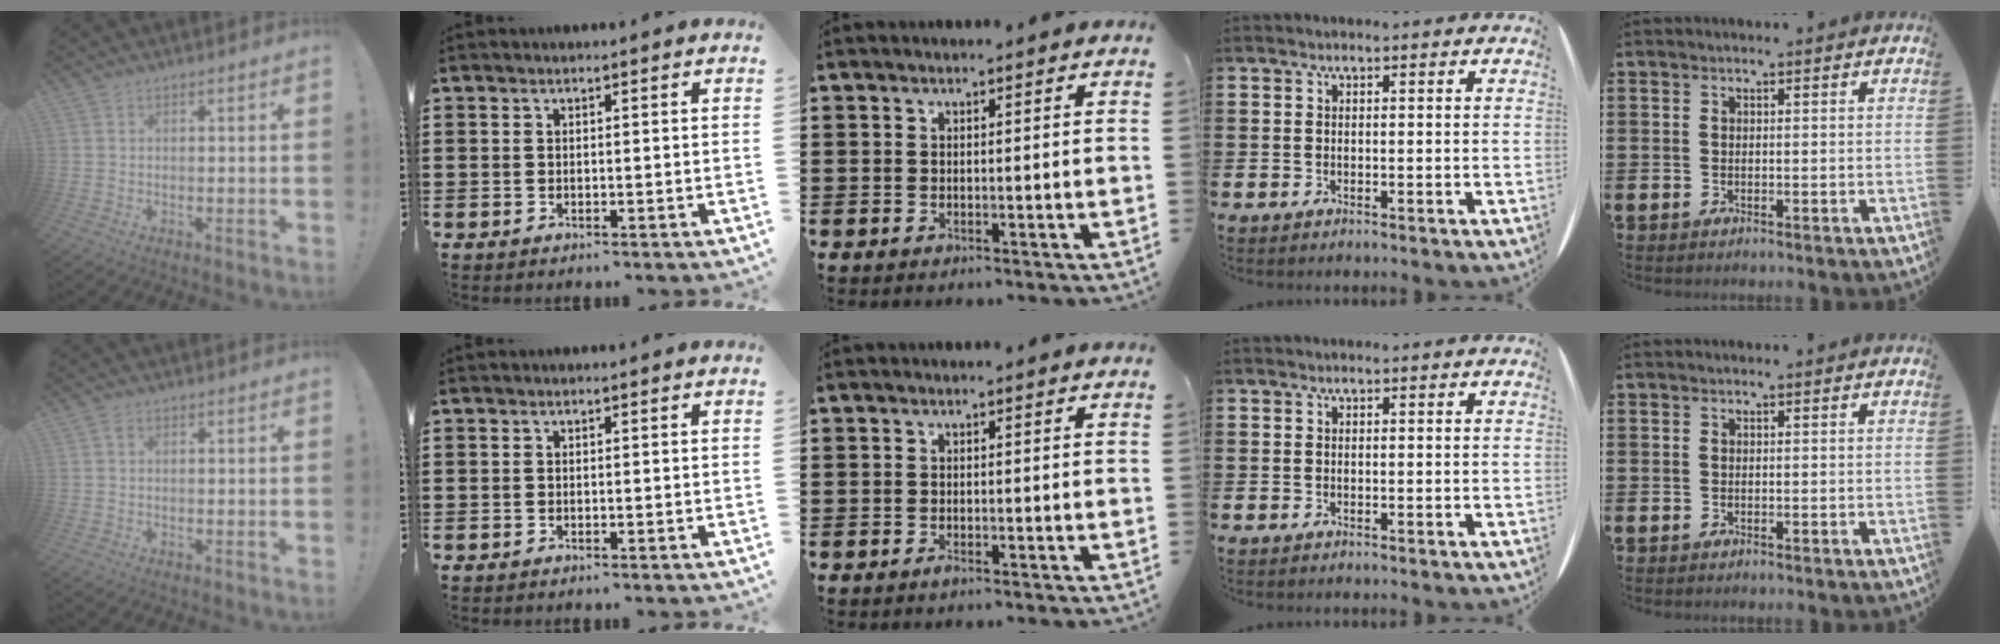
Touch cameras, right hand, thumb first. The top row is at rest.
{"thumb": {"total": 1.0, "force": [0.0, 0.7, 0.7], "torque": [-0.007, 0.002, -0.002]}, "middle": {"total": 0.6, "force": [-0.4, 0.2, 0.4], "torque": [-0.010, -0.006, -0.006]}}